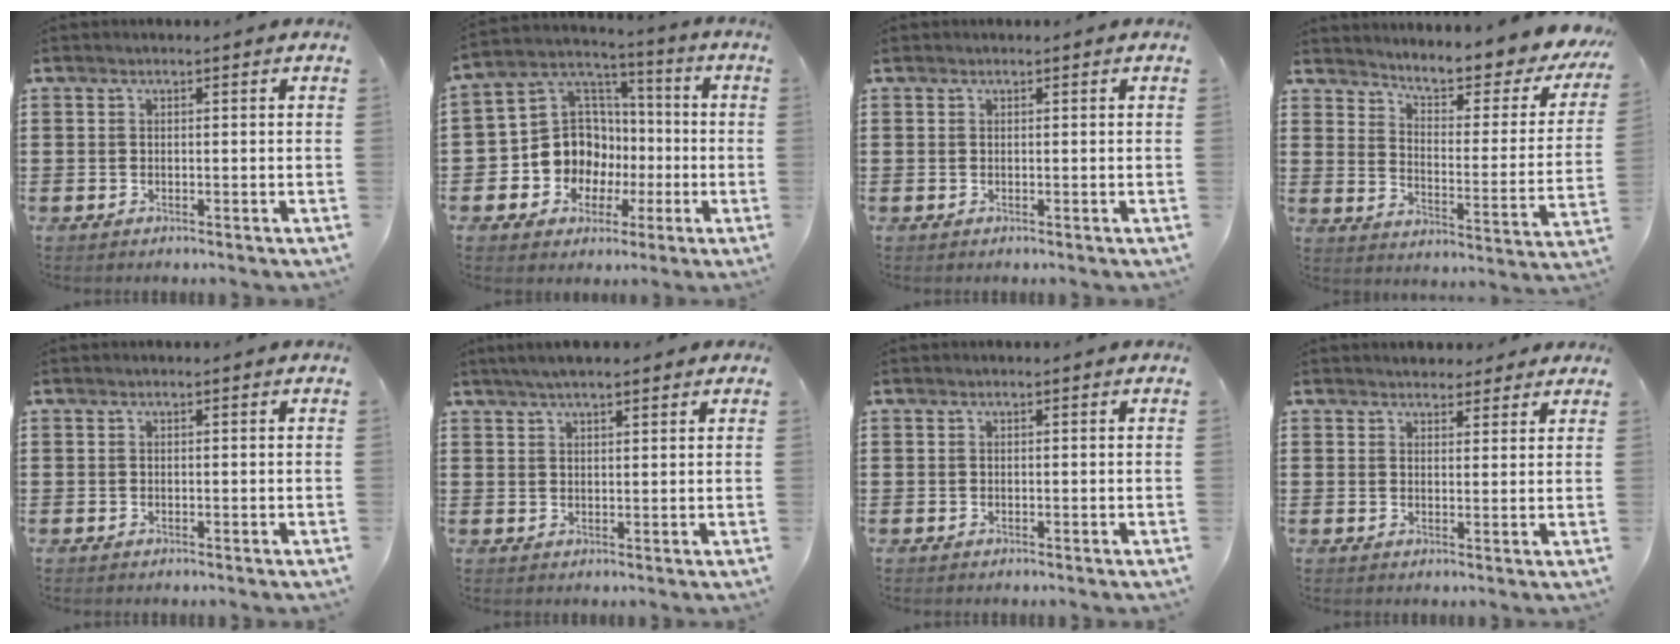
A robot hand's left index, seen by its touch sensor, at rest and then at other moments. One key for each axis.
{"total": 11.7, "fx": -2.3, "fy": 10.7, "fz": 4.0, "tx": -0.127, "ty": 0.006, "tz": -0.039}
{"total": 0.0}
{"total": 5.7, "fx": 5.1, "fy": 0.1, "fz": 2.6, "tx": -0.059, "ty": -0.048, "tz": 0.077}
{"total": 0.0}
{"total": 3.5, "fx": 2.7, "fy": 0.7, "fz": 2.1, "tx": -0.045, "ty": 0.007, "tz": 0.050}
{"total": 0.0}
{"total": 2.7, "fx": 2.5, "fy": 1.0, "fz": 0.1, "tx": -0.001, "ty": -0.005, "tz": 0.046}